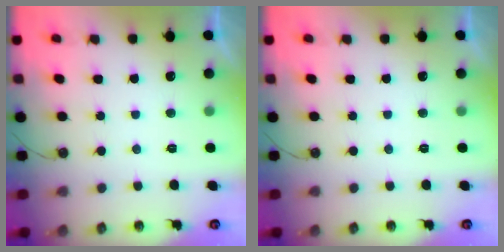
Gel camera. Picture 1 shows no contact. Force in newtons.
{"total": 0.0}